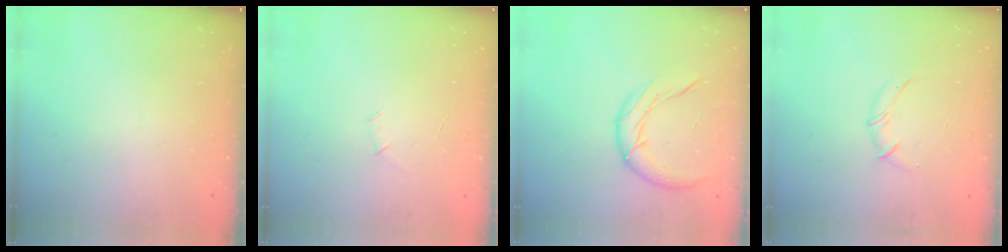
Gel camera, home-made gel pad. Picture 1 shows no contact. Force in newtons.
{"total": 3.5, "press": 3.4, "slide": 0.9}
{"total": 10.3, "press": 10.2, "slide": 1.2}
{"total": 5.2, "press": 5.1, "slide": 0.6}